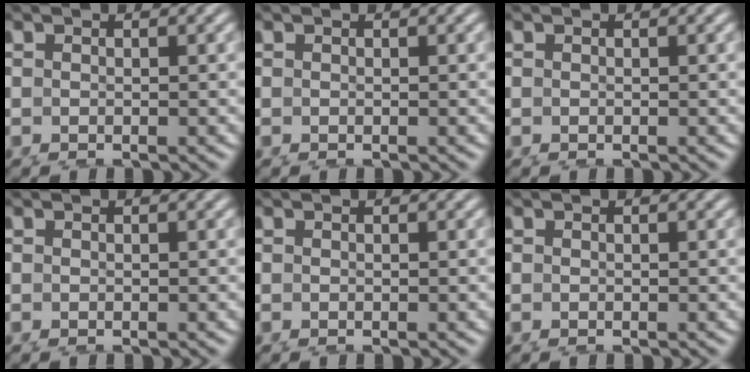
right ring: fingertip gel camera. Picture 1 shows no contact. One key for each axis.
{"total": 0.0}
{"total": 0.0}
{"total": 0.0}
{"total": 0.0}
{"total": 0.0}